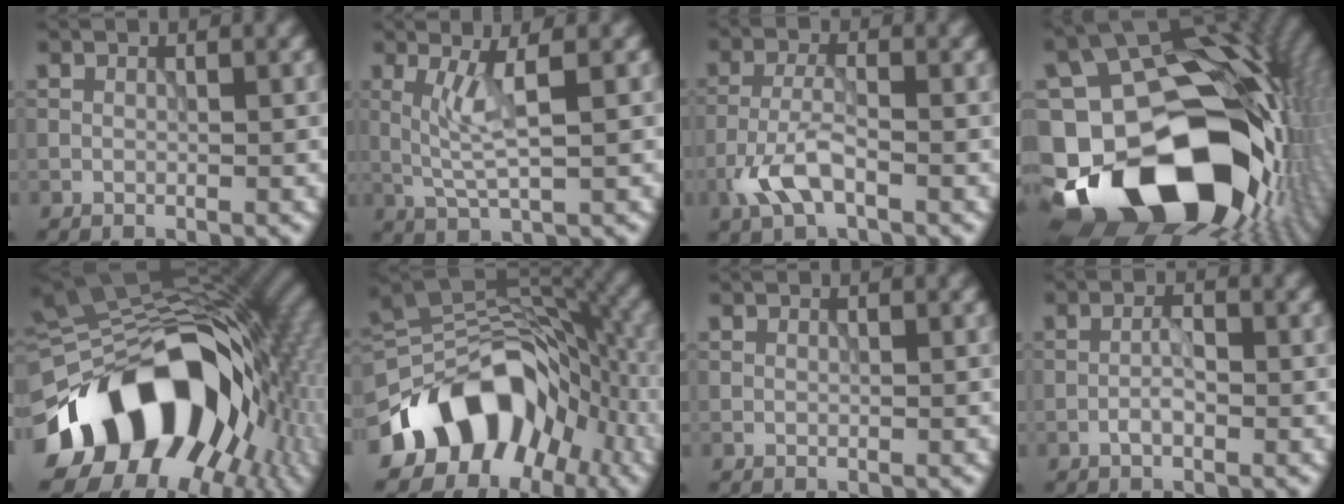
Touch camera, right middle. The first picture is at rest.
{"total": 3.2, "force": [0.5, 0.4, 3.1], "torque": [-0.073, -0.004, 0.016]}
{"total": 3.9, "force": [-2.1, 1.4, 2.9], "torque": [-0.069, 0.001, -0.049]}
{"total": 20.9, "force": [-7.0, 14.1, 13.8], "torque": [-0.247, -0.047, -0.097]}
{"total": 17.2, "force": [-5.4, 11.8, 11.3], "torque": [-0.172, -0.003, -0.093]}
{"total": 12.7, "force": [-6.6, 8.2, 7.1], "torque": [-0.106, 0.017, -0.131]}
{"total": 0.0}
{"total": 1.8, "force": [-0.9, 0.5, 1.4], "torque": [-0.027, 0.003, -0.022]}